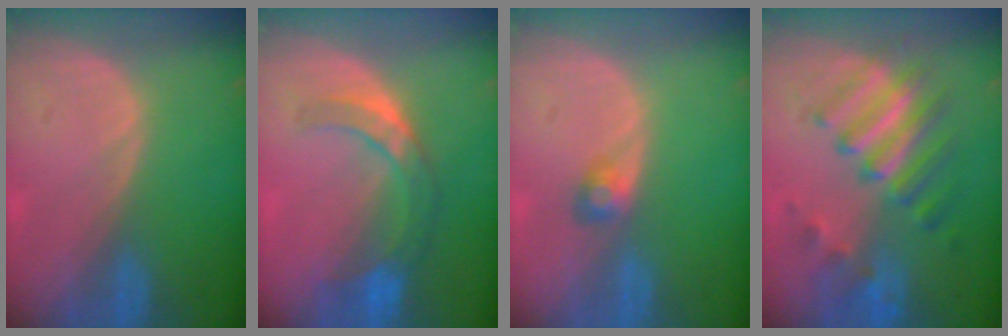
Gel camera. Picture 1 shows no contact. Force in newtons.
{"total": 7.3, "press": 6.5, "slide": 3.3}
{"total": 2.1, "press": 2.1, "slide": 0.2}
{"total": 8.2, "press": 8.0, "slide": 1.7}